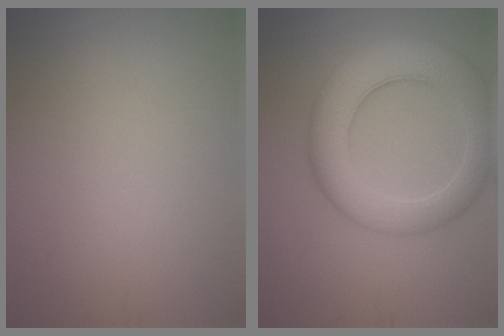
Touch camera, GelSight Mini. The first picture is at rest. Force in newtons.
{"total": 7.4, "press": 7.4, "slide": 0.5}